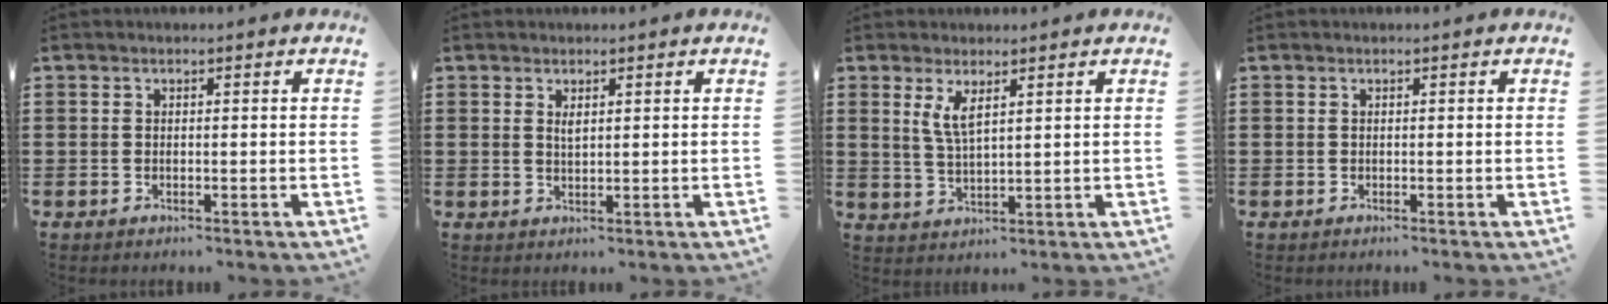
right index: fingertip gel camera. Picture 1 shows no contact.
{"total": 1.2, "force": [0.6, 0.3, 1.0], "torque": [-0.020, 0.002, 0.010]}
{"total": 3.8, "force": [1.9, 1.1, 3.1], "torque": [-0.067, 0.001, 0.033]}
{"total": 0.0}